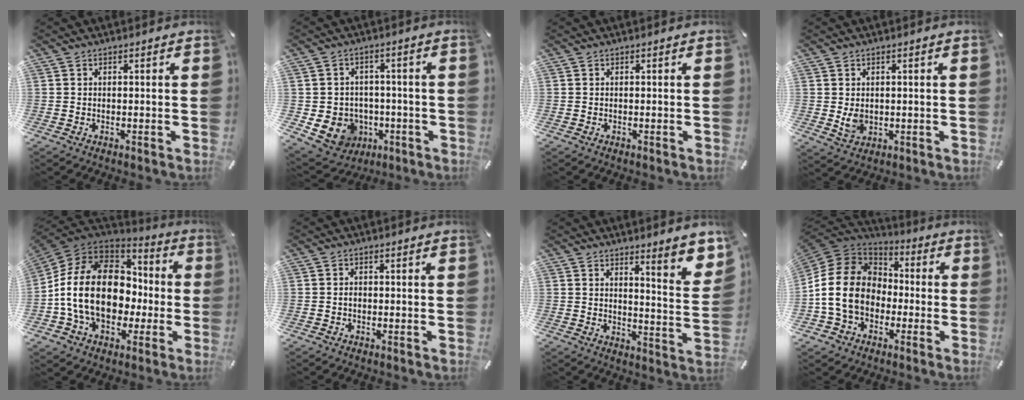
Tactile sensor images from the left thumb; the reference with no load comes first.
{"total": 8.7, "force": [-1.9, 8.2, 2.0], "torque": [-0.040, 0.010, -0.029]}
{"total": 0.0}
{"total": 3.6, "force": [0.5, 2.9, 2.0], "torque": [-0.042, -0.004, 0.006]}
{"total": 20.3, "force": [-1.7, 15.3, 13.3], "torque": [-0.279, 0.018, -0.022]}
{"total": 1.1, "force": [-0.2, 0.7, 0.8], "torque": [-0.016, 0.002, -0.006]}
{"total": 7.5, "force": [6.3, 0.9, 4.0], "torque": [-0.047, -0.063, 0.104]}
{"total": 16.1, "force": [-3.2, 13.3, 8.4], "torque": [-0.192, 0.029, -0.062]}